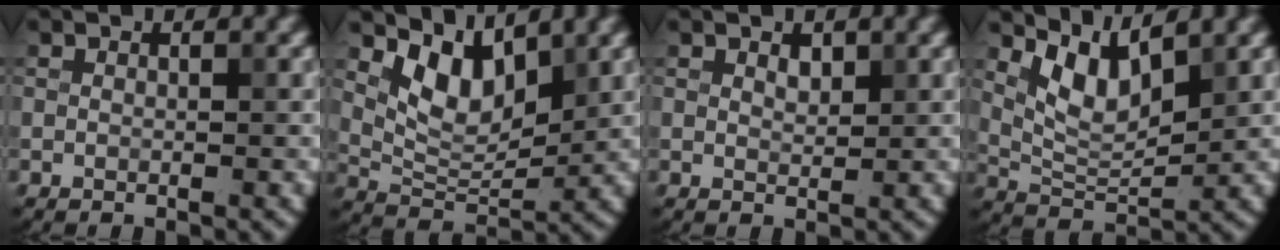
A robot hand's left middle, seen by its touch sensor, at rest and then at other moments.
{"total": 5.2, "force": [2.9, 2.7, 3.4], "torque": [-0.067, -0.013, 0.051]}
{"total": 1.0, "force": [0.7, 0.6, 0.5], "torque": [-0.009, -0.001, 0.014]}
{"total": 4.8, "force": [2.8, 1.9, 3.4], "torque": [-0.073, -0.011, 0.055]}